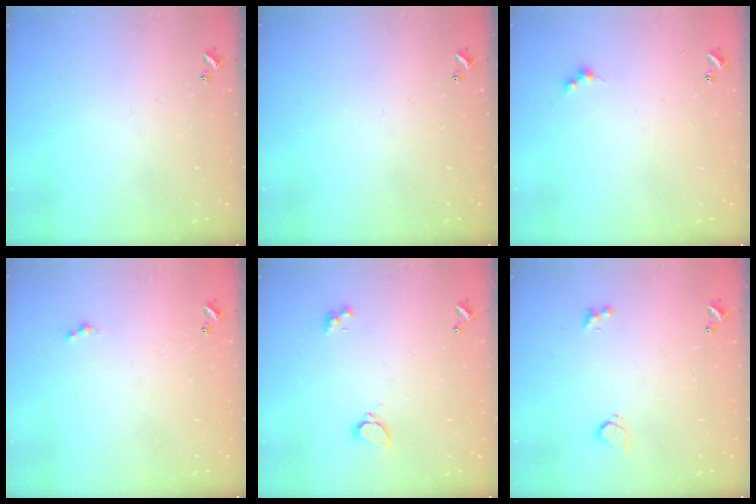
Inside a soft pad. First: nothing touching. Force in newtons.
{"total": 0.0}
{"total": 2.6, "press": 2.6, "slide": 0.5}
{"total": 0.8, "press": 0.5, "slide": 0.5}
{"total": 2.1, "press": 1.8, "slide": 1.0}
{"total": 2.1, "press": 1.8, "slide": 1.2}